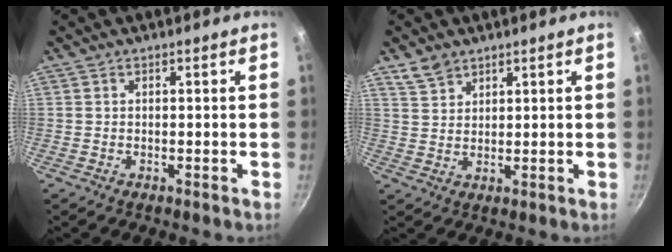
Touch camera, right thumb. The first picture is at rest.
{"total": 4.2, "force": [3.1, 2.4, 1.3], "torque": [-0.017, -0.007, 0.065]}